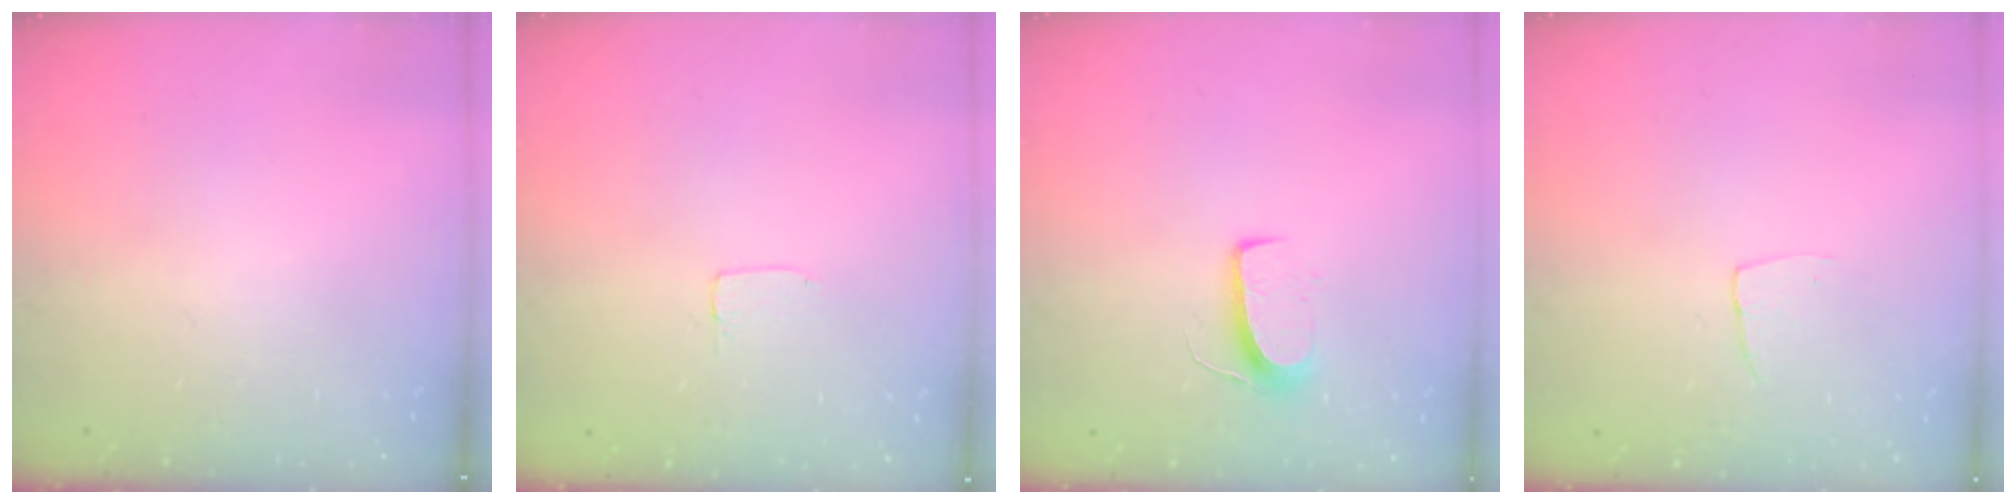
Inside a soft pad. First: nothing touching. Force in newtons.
{"total": 1.2, "press": 1.2, "slide": 0.0}
{"total": 6.7, "press": 6.7, "slide": 0.5}
{"total": 3.7, "press": 3.7, "slide": 0.2}